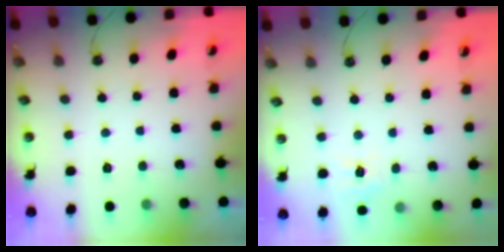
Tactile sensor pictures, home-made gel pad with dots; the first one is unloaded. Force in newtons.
{"total": 6.8, "press": 6.7, "slide": 0.6}